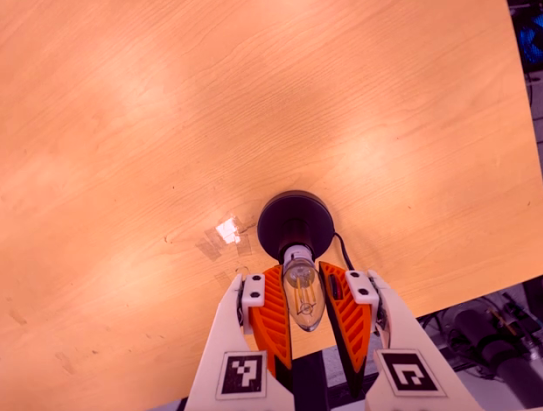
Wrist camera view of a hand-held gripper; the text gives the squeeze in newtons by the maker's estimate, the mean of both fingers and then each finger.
{"total": 13.1, "left": 13.3, "right": 13.0}